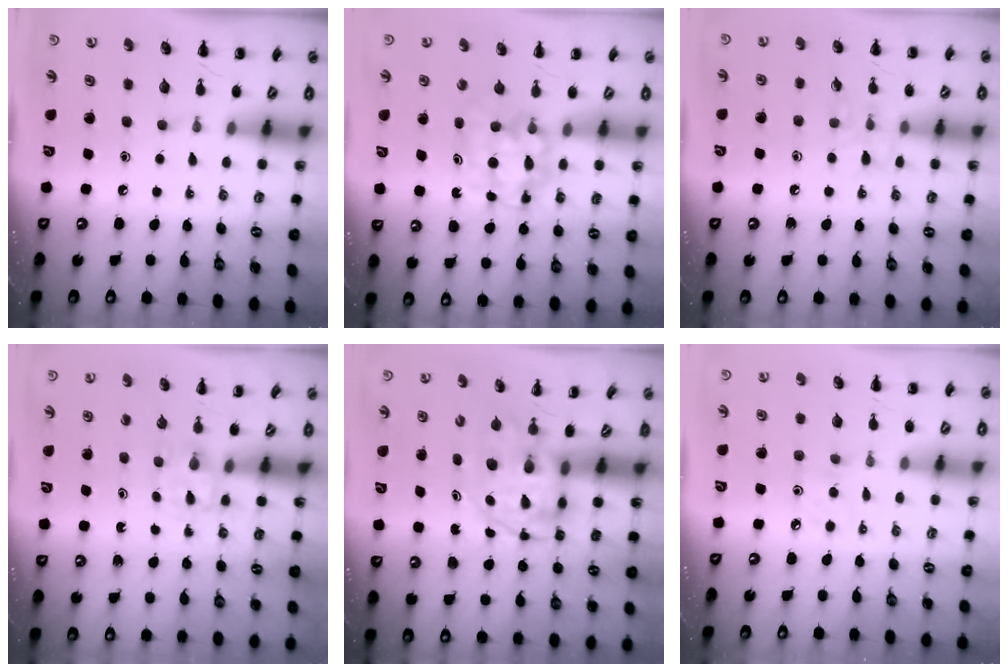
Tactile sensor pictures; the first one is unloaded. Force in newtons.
{"total": 5.0, "press": 5.0, "slide": 0.8}
{"total": 7.5, "press": 7.1, "slide": 2.2}
{"total": 2.6, "press": 2.4, "slide": 1.0}
{"total": 3.8, "press": 3.7, "slide": 0.8}
{"total": 2.8, "press": 2.7, "slide": 1.0}